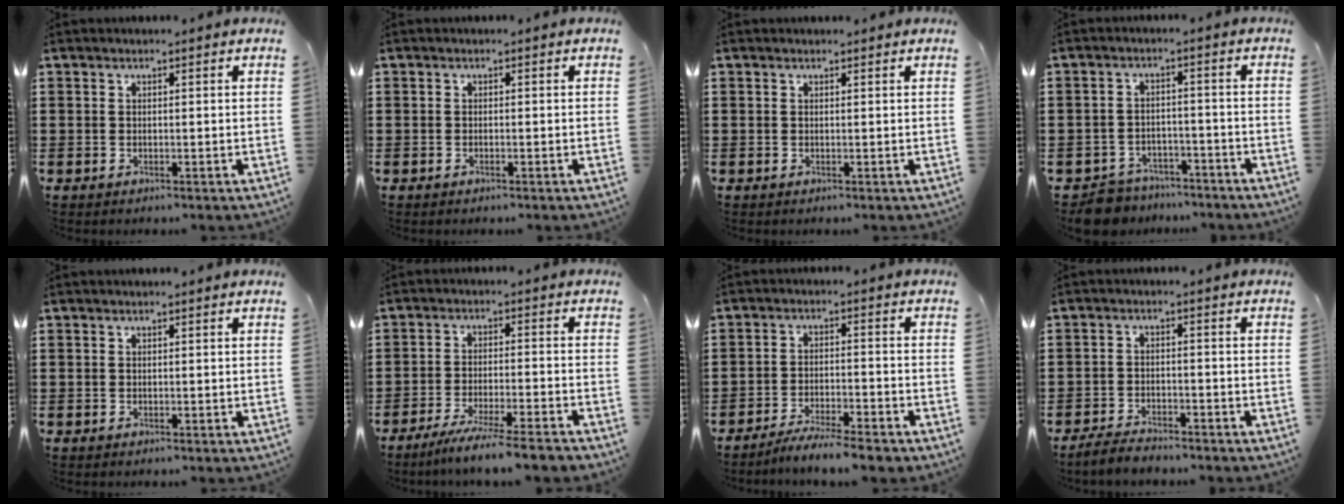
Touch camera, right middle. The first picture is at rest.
{"total": 0.5, "force": [-0.3, 0.0, 0.4], "torque": [-0.009, -0.005, -0.003]}
{"total": 0.0}
{"total": 5.9, "force": [-5.7, 1.5, 0.4], "torque": [-0.017, 0.014, -0.118]}
{"total": 0.0}
{"total": 6.0, "force": [-5.4, -0.4, 2.7], "torque": [-0.052, -0.016, -0.102]}
{"total": 4.8, "force": [-4.6, 0.1, 1.5], "torque": [-0.033, -0.004, -0.091]}
{"total": 3.1, "force": [-3.0, 0.6, 0.5], "torque": [-0.011, 0.008, -0.065]}